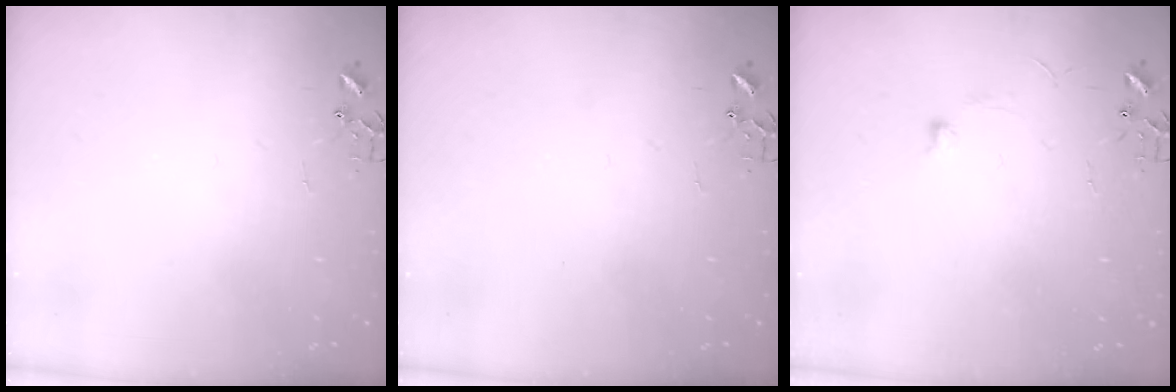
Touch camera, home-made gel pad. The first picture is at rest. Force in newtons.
{"total": 0.0}
{"total": 4.4, "press": 4.3, "slide": 0.6}